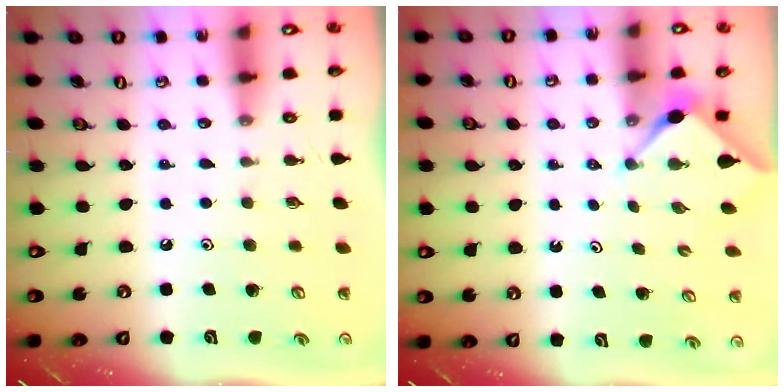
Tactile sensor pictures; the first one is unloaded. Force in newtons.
{"total": 2.8, "press": 2.8, "slide": 0.4}